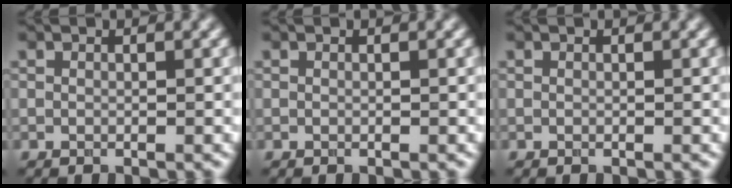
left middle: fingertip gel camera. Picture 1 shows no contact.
{"total": 0.0}
{"total": 0.0}